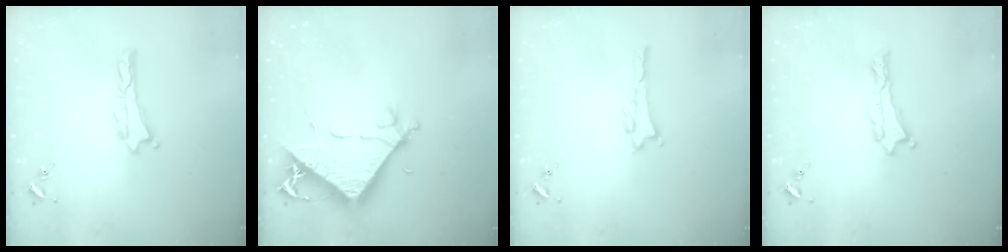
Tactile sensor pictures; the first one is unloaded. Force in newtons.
{"total": 7.7, "press": 7.6, "slide": 1.2}
{"total": 0.6, "press": 0.6, "slide": 0.1}
{"total": 0.0}